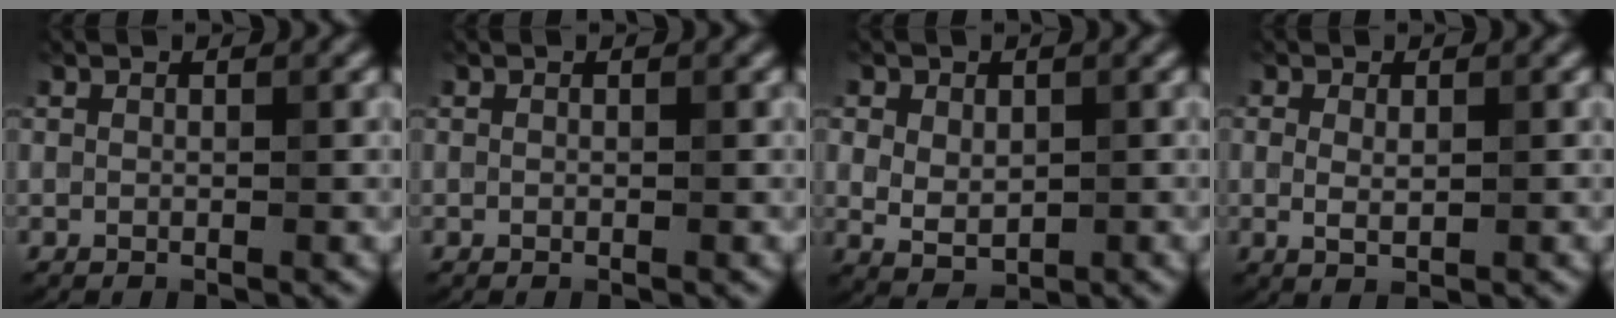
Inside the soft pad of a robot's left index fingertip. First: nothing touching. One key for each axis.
{"total": 0.0}
{"total": 2.9, "fx": 0.4, "fy": 2.1, "fz": 1.9, "tx": -0.032, "ty": -0.005, "tz": 0.011}
{"total": 1.6, "fx": 0.1, "fy": 0.8, "fz": 1.4, "tx": -0.027, "ty": -0.002, "tz": 0.005}